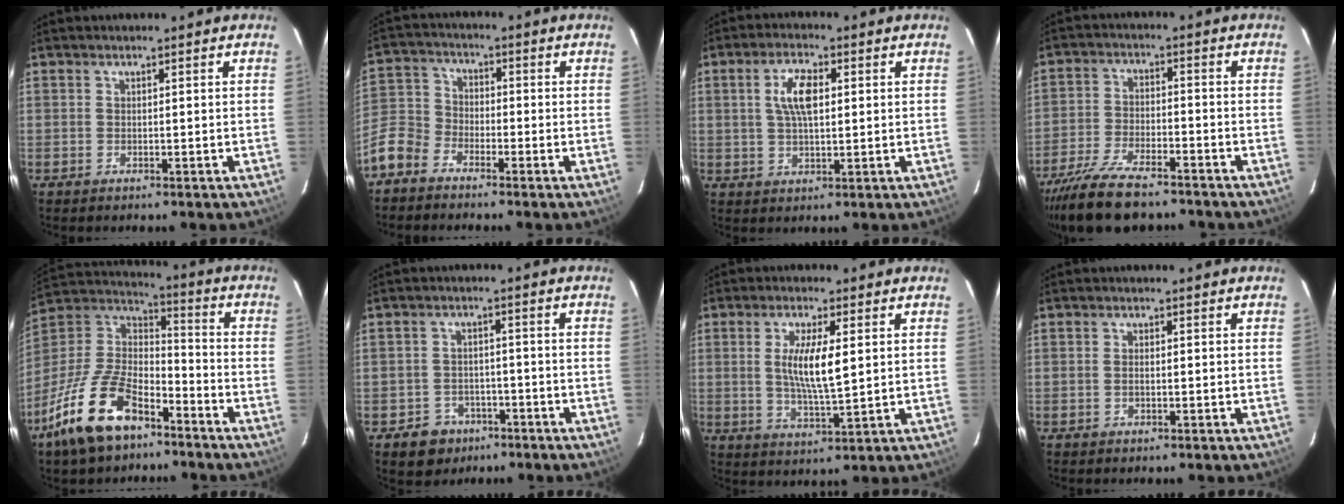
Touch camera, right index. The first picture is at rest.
{"total": 8.1, "force": [-5.5, 5.3, 2.8], "torque": [-0.069, 0.018, -0.127]}
{"total": 6.5, "force": [1.5, 2.8, 5.7], "torque": [-0.109, 0.010, 0.028]}
{"total": 14.1, "force": [-11.6, 4.2, 6.8], "torque": [-0.157, -0.023, -0.205]}
{"total": 19.5, "force": [-12.1, 9.0, 12.4], "torque": [-0.269, -0.008, -0.223]}
{"total": 6.5, "force": [-3.7, 5.2, 1.2], "torque": [-0.041, 0.020, -0.044]}
{"total": 8.4, "force": [1.4, 1.9, 8.0], "torque": [-0.149, -0.005, 0.029]}
{"total": 1.1, "force": [-0.2, 0.6, 1.0], "torque": [-0.019, 0.001, -0.005]}